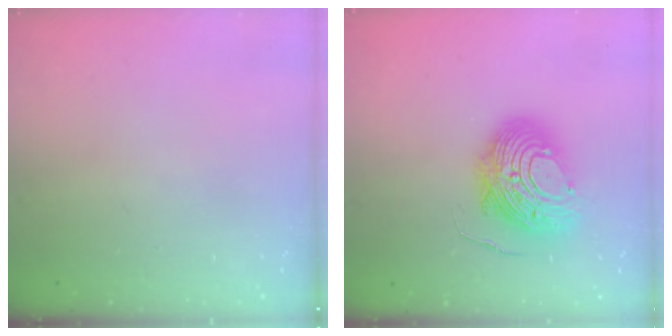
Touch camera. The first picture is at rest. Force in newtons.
{"total": 11.6, "press": 11.6, "slide": 0.9}